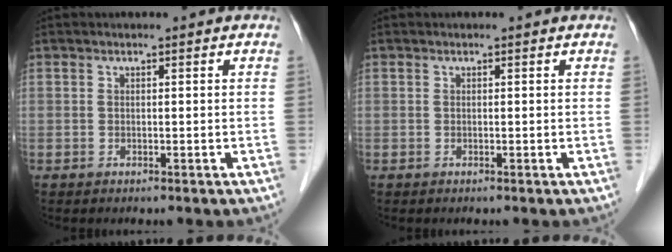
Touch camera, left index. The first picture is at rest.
{"total": 0.0}